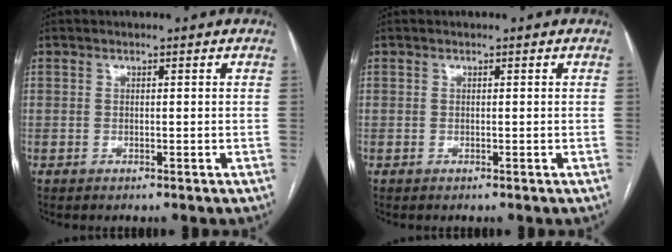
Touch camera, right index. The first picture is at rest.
{"total": 0.0}